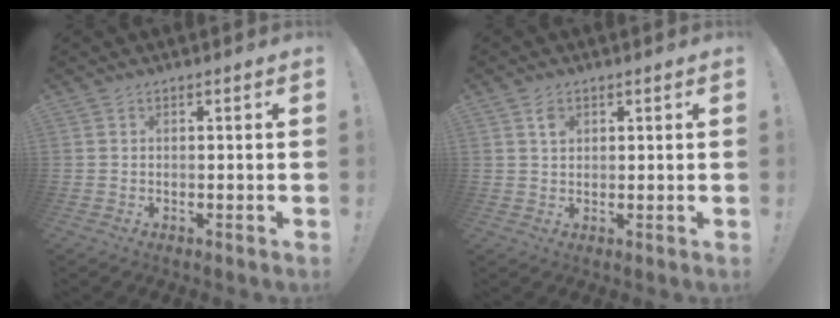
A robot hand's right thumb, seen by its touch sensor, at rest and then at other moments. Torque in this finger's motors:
{"motor_torque": [0.07, 0.03, -0.05, 0.14, 0.00]}